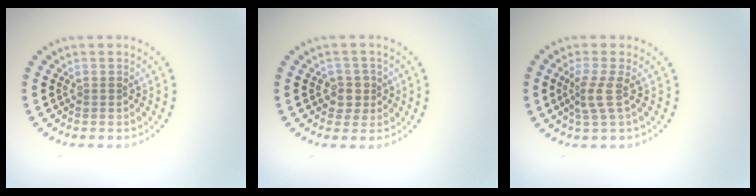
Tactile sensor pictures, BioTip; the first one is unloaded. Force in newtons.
{"total": 2.0, "press": 1.7, "slide": 0.9}
{"total": 2.4, "press": 1.7, "slide": 1.7}